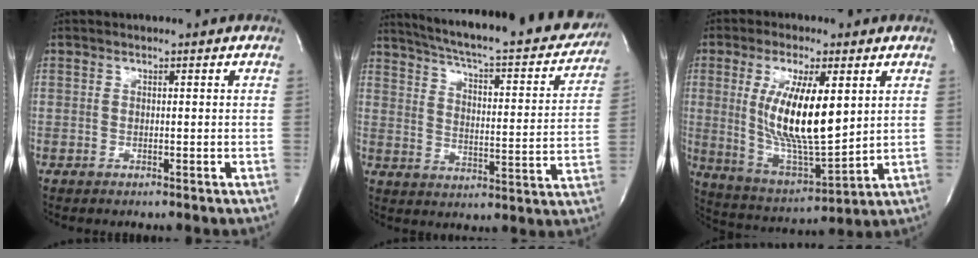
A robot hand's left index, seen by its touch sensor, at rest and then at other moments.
{"total": 27.6, "force": [23.8, 5.0, 13.0], "torque": [-0.208, -0.044, 0.302]}
{"total": 13.9, "force": [2.9, 3.3, 13.1], "torque": [-0.261, -0.020, 0.058]}